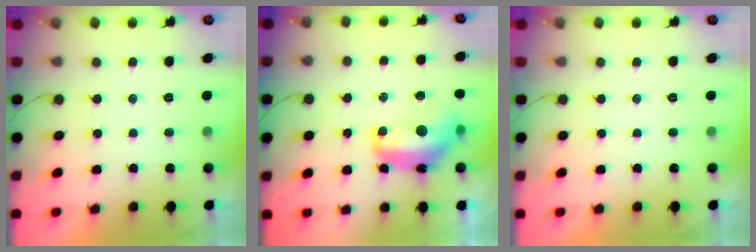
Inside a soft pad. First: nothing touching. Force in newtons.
{"total": 13.9, "press": 13.9, "slide": 1.0}
{"total": 0.0}